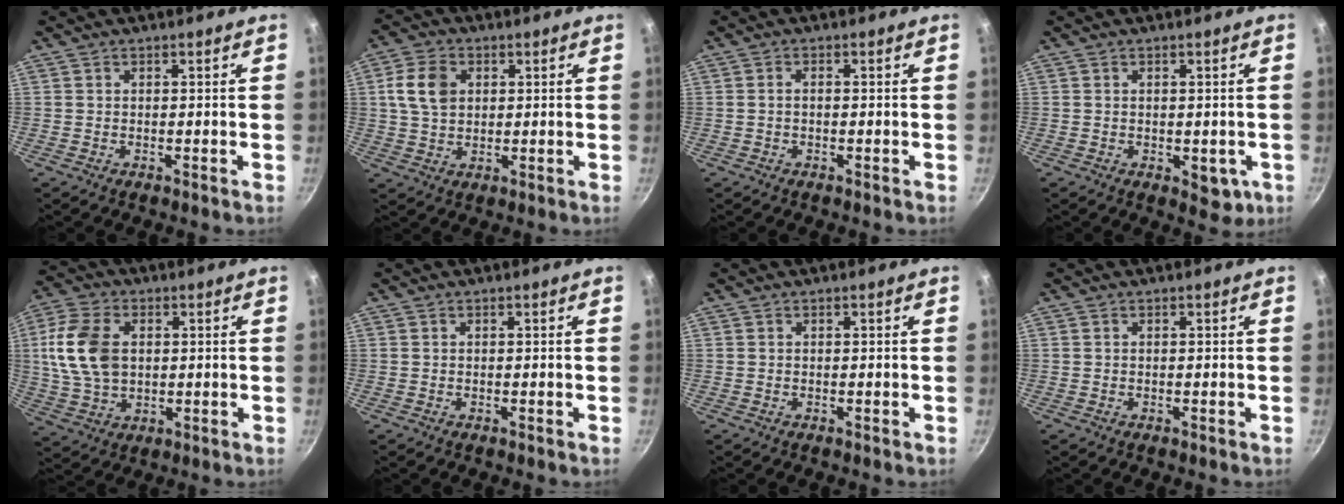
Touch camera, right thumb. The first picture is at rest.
{"total": 8.1, "force": [1.9, 5.9, 5.2], "torque": [-0.085, 0.005, 0.033]}
{"total": 1.2, "force": [-0.2, 0.6, 1.0], "torque": [-0.023, 0.009, -0.005]}
{"total": 4.6, "force": [-1.0, 2.7, 3.6], "torque": [-0.034, -0.003, -0.007]}
{"total": 13.3, "force": [1.9, 9.0, 9.6], "torque": [-0.177, 0.002, 0.035]}
{"total": 0.0}
{"total": 0.0}
{"total": 0.0}